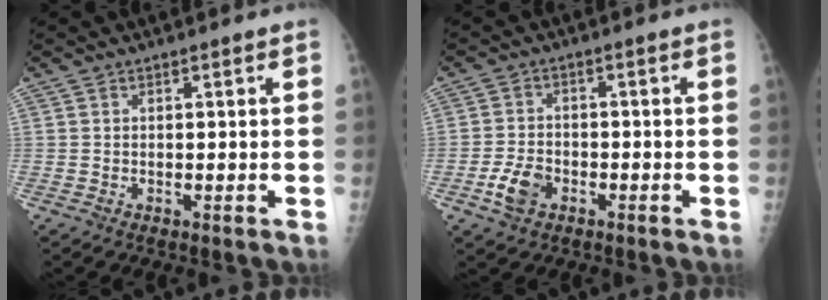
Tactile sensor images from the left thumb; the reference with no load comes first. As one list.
[{"total": 5.1, "force": [-2.3, 3.3, 3.1], "torque": [-0.060, 0.013, -0.044]}]